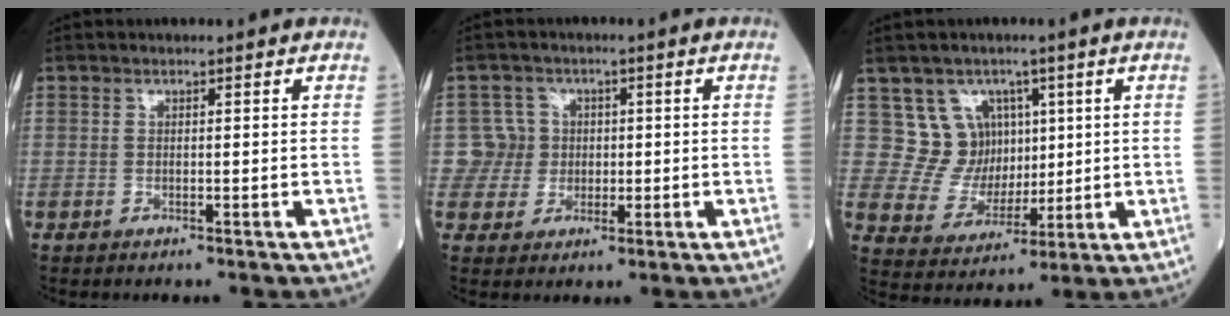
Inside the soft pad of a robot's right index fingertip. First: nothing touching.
{"total": 4.7, "force": [0.4, 4.6, -0.4], "torque": [0.027, 0.011, 0.006]}
{"total": 8.0, "force": [3.6, 7.0, 1.4], "torque": [-0.028, 0.021, 0.075]}